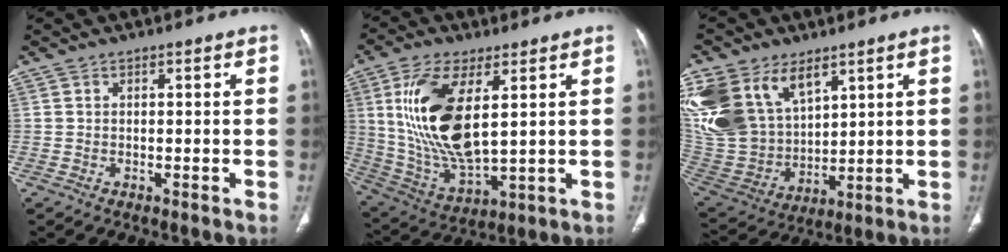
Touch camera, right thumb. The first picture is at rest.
{"total": 18.5, "force": [4.5, 7.9, 16.1], "torque": [-0.327, -0.027, 0.098]}
{"total": 23.7, "force": [11.4, 15.1, 14.2], "torque": [-0.315, -0.009, 0.244]}